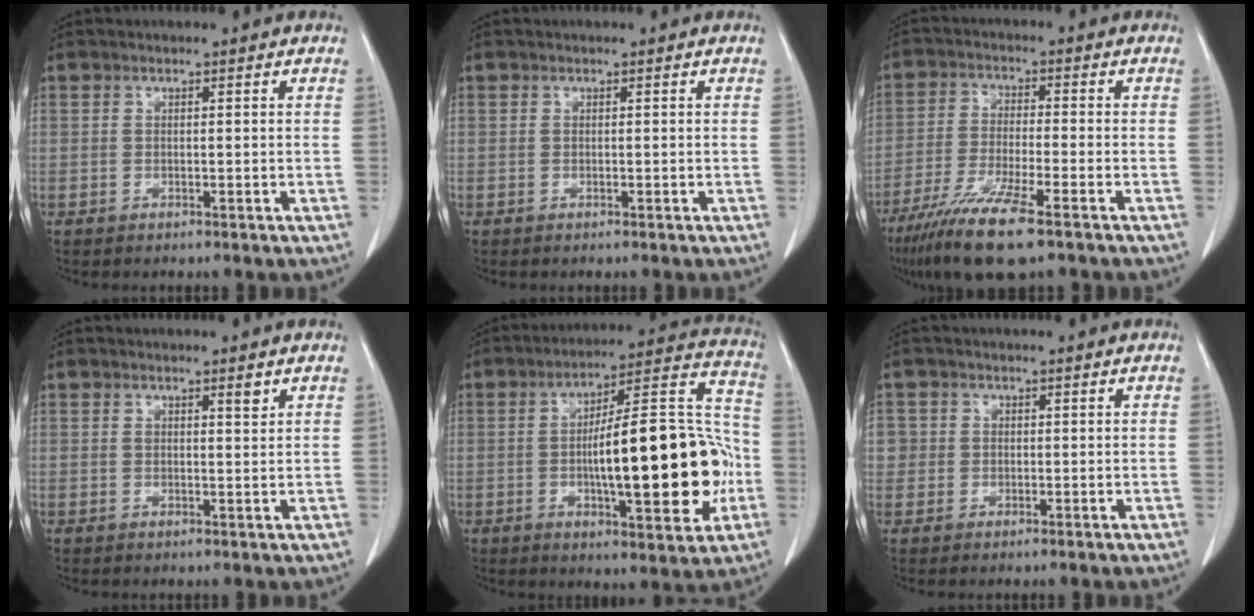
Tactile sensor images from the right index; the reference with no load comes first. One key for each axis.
{"total": 0.0}
{"total": 11.2, "fx": -7.3, "fy": 0.7, "fz": 8.4, "tx": -0.160, "ty": -0.031, "tz": -0.129}
{"total": 1.9, "fx": 1.2, "fy": 0.4, "fz": 1.4, "tx": -0.024, "ty": -0.003, "tz": 0.019}
{"total": 21.7, "fx": -3.3, "fy": 5.0, "fz": 20.9, "tx": -0.294, "ty": 0.029, "tz": -0.043}
{"total": 2.7, "fx": 0.3, "fy": 2.7, "fz": 0.1, "tx": 0.013, "ty": 0.005, "tz": 0.005}